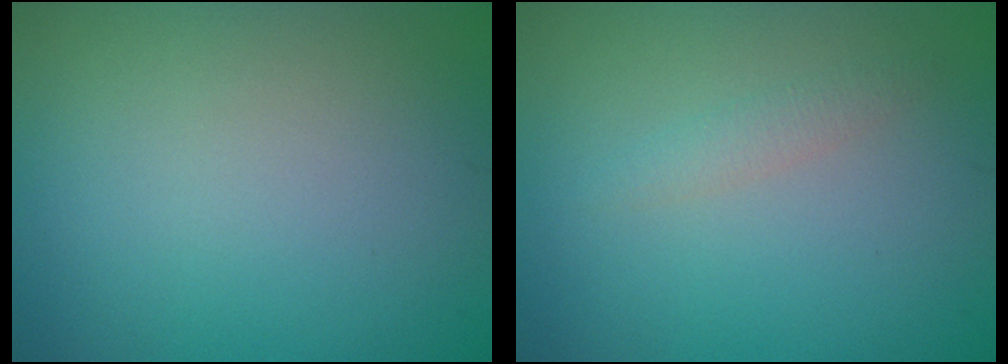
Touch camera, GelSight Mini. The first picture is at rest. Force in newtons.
{"total": 1.2, "press": 1.2, "slide": 0.0}